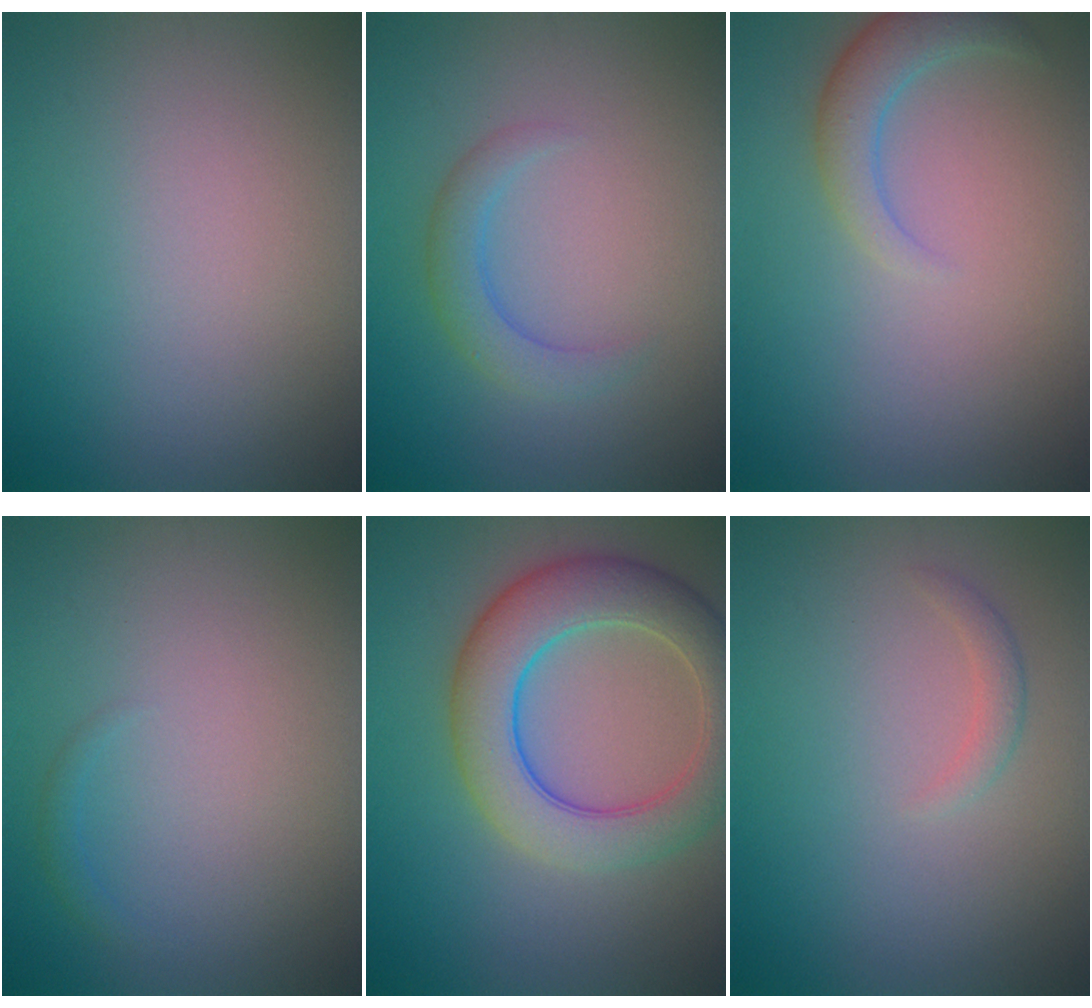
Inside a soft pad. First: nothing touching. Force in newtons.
{"total": 2.4, "press": 2.4, "slide": 0.1}
{"total": 2.8, "press": 2.8, "slide": 0.3}
{"total": 0.7, "press": 0.7, "slide": 0.1}
{"total": 7.6, "press": 7.6, "slide": 0.5}
{"total": 1.1, "press": 1.1, "slide": 0.0}